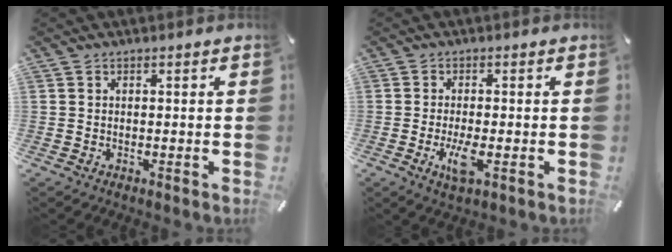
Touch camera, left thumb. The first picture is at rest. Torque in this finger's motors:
{"motor_torque": [0.04, 0.05, 0.33, 0.28, 0.01]}